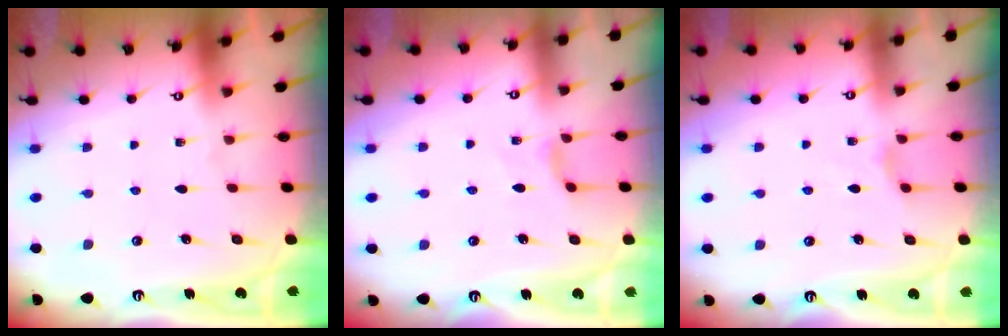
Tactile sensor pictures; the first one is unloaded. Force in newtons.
{"total": 2.8, "press": 2.8, "slide": 0.6}
{"total": 2.2, "press": 2.2, "slide": 0.4}